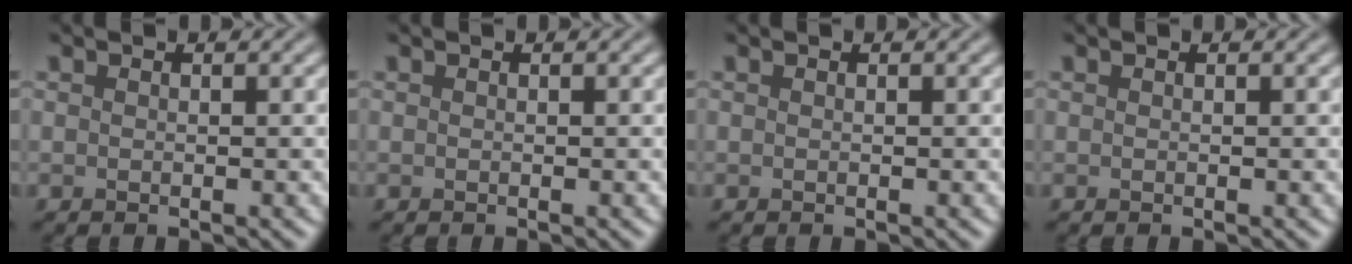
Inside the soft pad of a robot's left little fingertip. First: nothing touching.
{"total": 0.0}
{"total": 0.0}
{"total": 0.0}